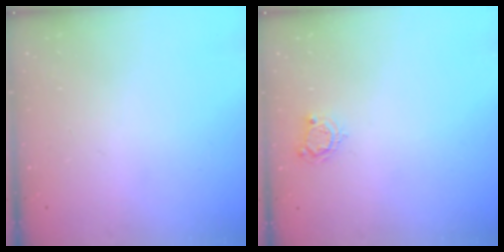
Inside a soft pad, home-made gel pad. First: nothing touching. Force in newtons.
{"total": 4.3, "press": 4.3, "slide": 0.4}